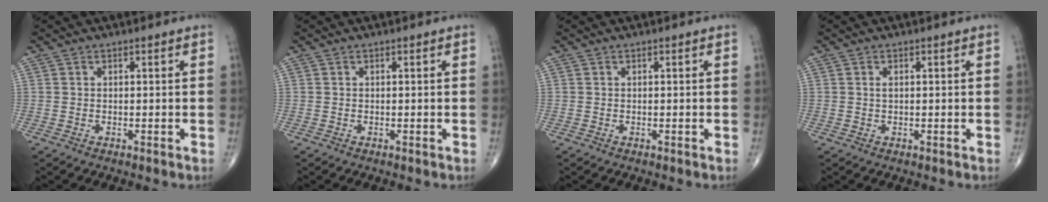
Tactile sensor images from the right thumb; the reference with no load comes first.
{"total": 0.0}
{"total": 0.0}
{"total": 0.8, "force": [0.1, 0.3, 0.7], "torque": [-0.010, 0.004, 0.002]}